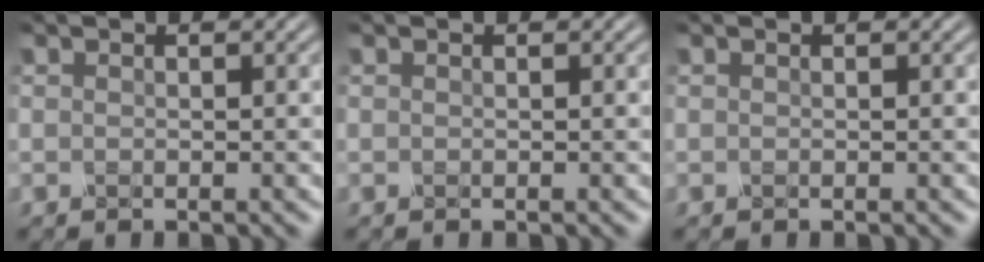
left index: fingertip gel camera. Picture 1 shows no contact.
{"total": 0.0}
{"total": 0.0}